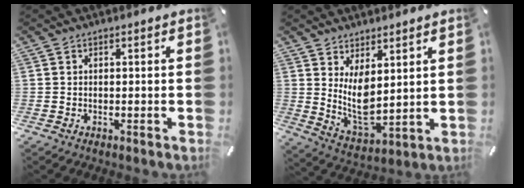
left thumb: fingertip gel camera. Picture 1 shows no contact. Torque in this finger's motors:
{"motor_torque": [-0.57, 2.25, 0.85, -0.04, 0.47]}